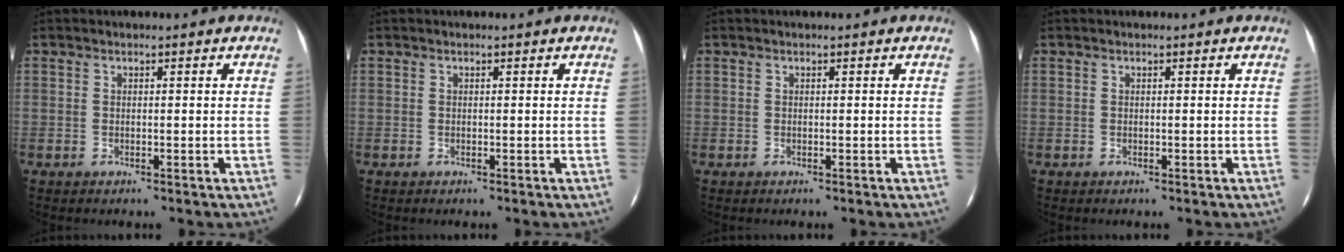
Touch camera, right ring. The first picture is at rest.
{"total": 0.0}
{"total": 0.0}
{"total": 0.0}